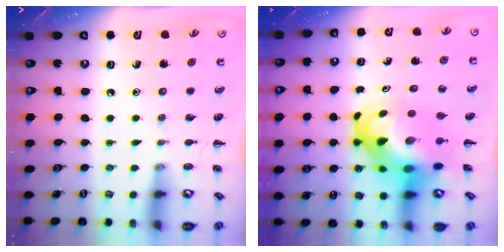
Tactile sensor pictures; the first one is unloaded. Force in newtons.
{"total": 14.5, "press": 14.0, "slide": 3.9}